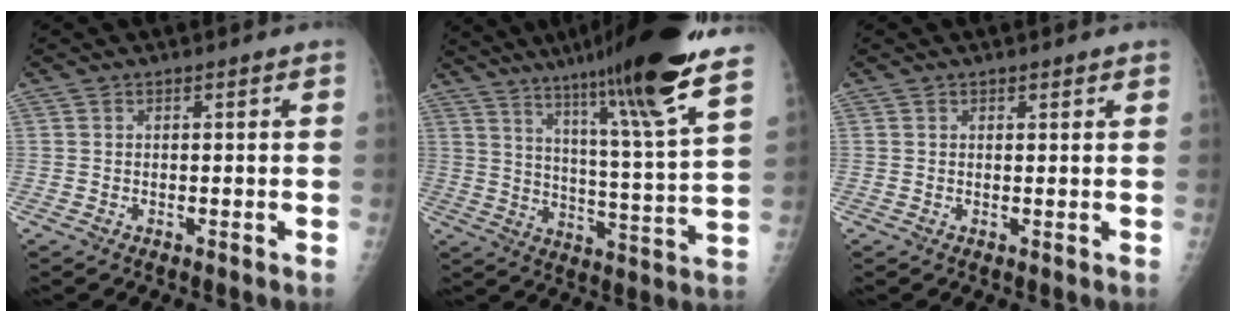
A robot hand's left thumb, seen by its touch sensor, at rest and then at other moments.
{"total": 25.6, "force": [18.7, 0.5, 17.5], "torque": [-0.262, -0.090, 0.283]}
{"total": 0.8, "force": [0.6, 0.4, 0.3], "torque": [0.000, -0.004, 0.006]}